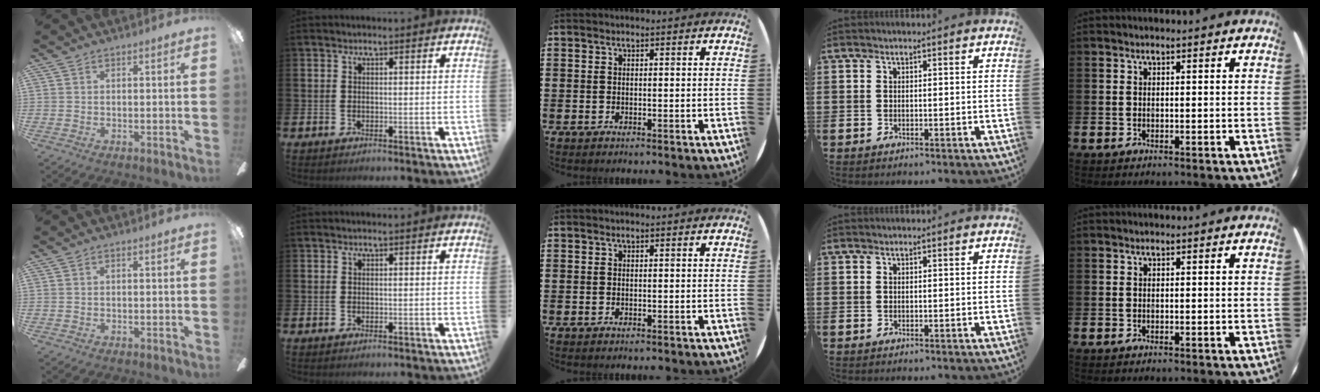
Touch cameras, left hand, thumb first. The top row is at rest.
{}